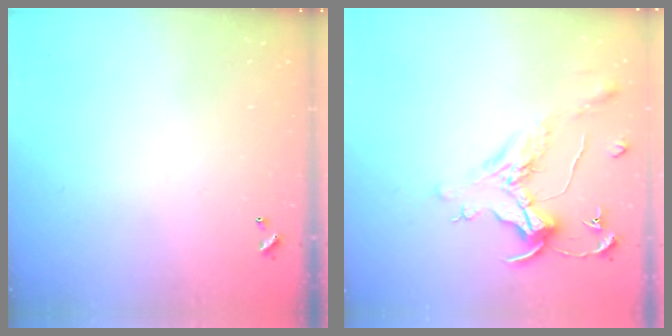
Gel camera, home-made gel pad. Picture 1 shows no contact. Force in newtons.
{"total": 1.6, "press": 1.4, "slide": 0.7}